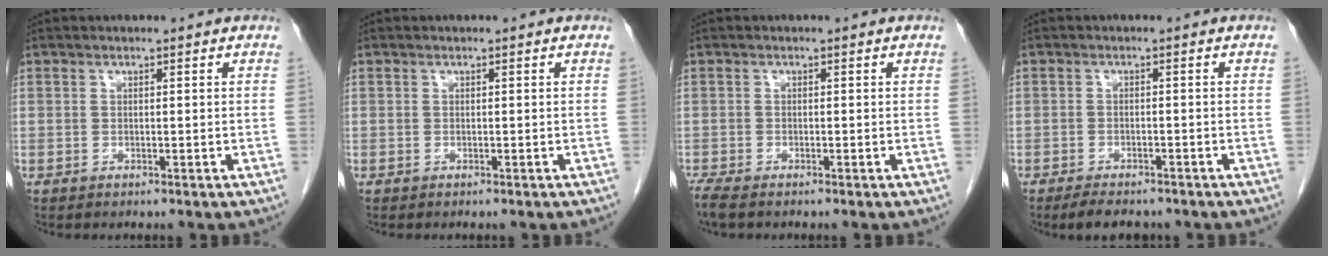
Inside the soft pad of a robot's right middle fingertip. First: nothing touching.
{"total": 0.0}
{"total": 2.5, "force": [-2.1, 0.4, 1.3], "torque": [-0.032, -0.009, -0.040]}
{"total": 5.2, "force": [-4.3, 1.8, 2.3], "torque": [-0.036, -0.007, -0.061]}